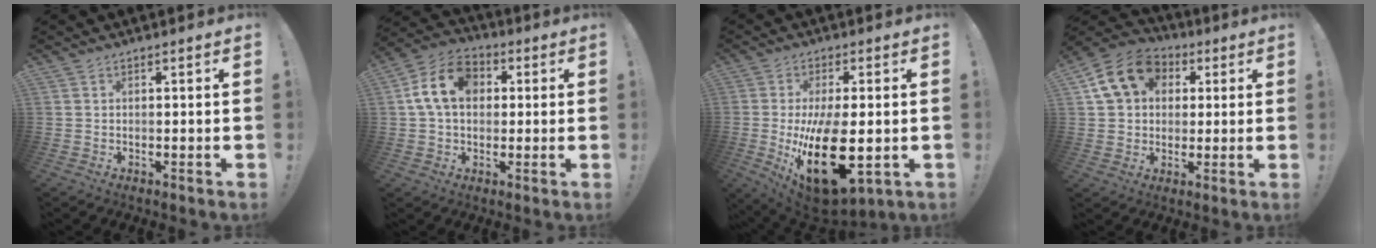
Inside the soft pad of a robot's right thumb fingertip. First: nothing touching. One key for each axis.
{"total": 13.8, "fx": 2.9, "fy": 10.1, "fz": 9.0, "tx": -0.159, "ty": 0.011, "tz": 0.056}
{"total": 22.4, "fx": -3.0, "fy": 10.5, "fz": 19.6, "tx": -0.334, "ty": -0.016, "tz": -0.031}
{"total": 14.1, "fx": 4.9, "fy": 11.2, "fz": 6.9, "tx": -0.103, "ty": -0.006, "tz": 0.097}